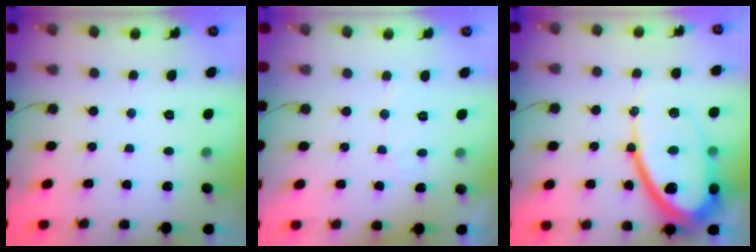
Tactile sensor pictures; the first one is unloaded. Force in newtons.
{"total": 3.8, "press": 3.8, "slide": 0.2}
{"total": 21.0, "press": 20.9, "slide": 2.0}